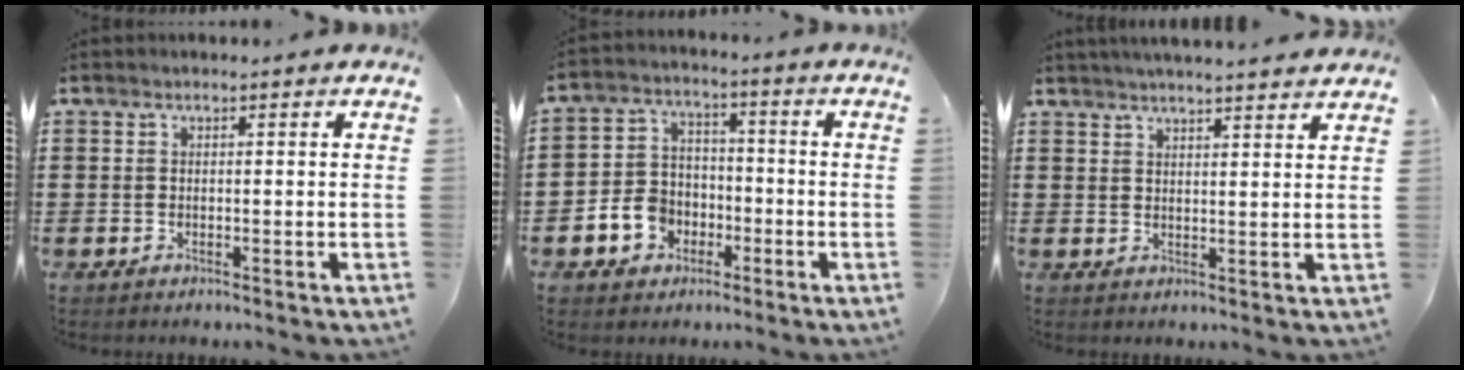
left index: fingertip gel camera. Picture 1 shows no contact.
{"total": 6.0, "force": [-2.7, 5.0, 1.7], "torque": [-0.054, 0.016, -0.052]}
{"total": 3.1, "force": [3.1, -0.4, 0.5], "torque": [-0.018, -0.010, 0.055]}